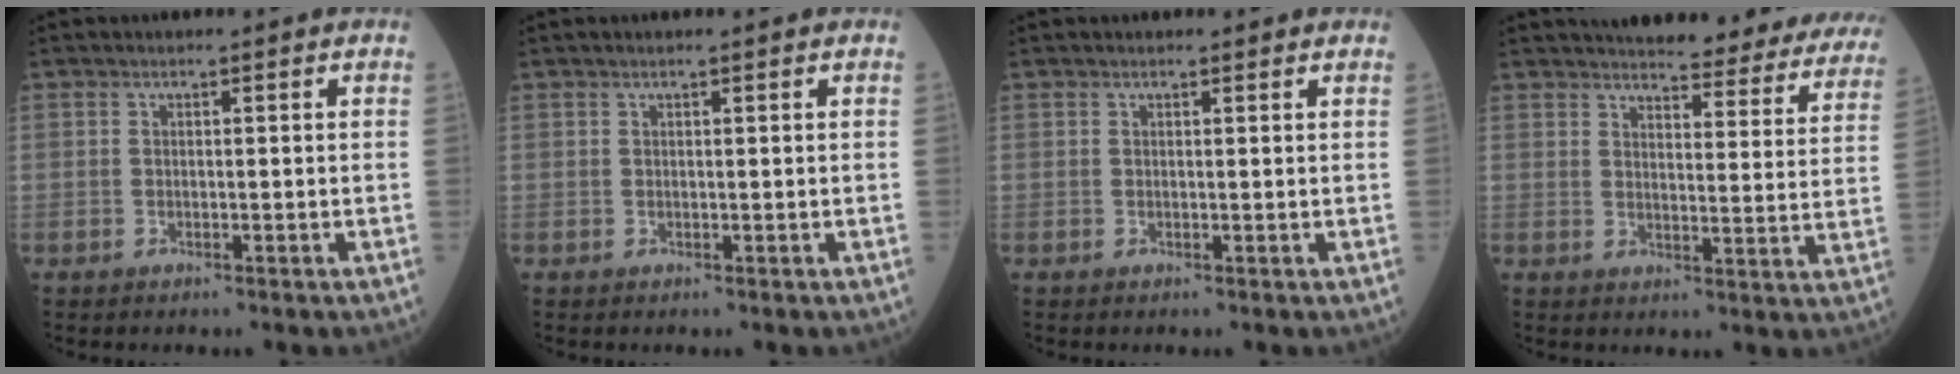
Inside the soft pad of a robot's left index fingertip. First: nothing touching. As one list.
[{"total": 0.8, "force": [0.6, 0.0, 0.5], "torque": [-0.010, 0.008, 0.011]}, {"total": 1.7, "force": [1.6, 0.4, 0.5], "torque": [-0.011, 0.008, 0.015]}, {"total": 26.8, "force": [24.8, 5.3, 8.8], "torque": [-0.109, -0.074, 0.273]}]